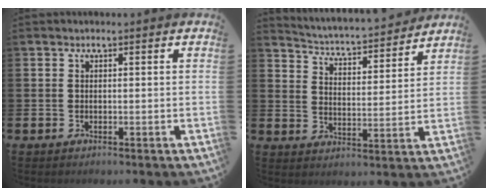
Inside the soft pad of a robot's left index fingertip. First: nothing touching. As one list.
[{"total": 4.5, "force": [4.4, 0.5, 0.7], "torque": [-0.039, -0.045, 0.070]}]